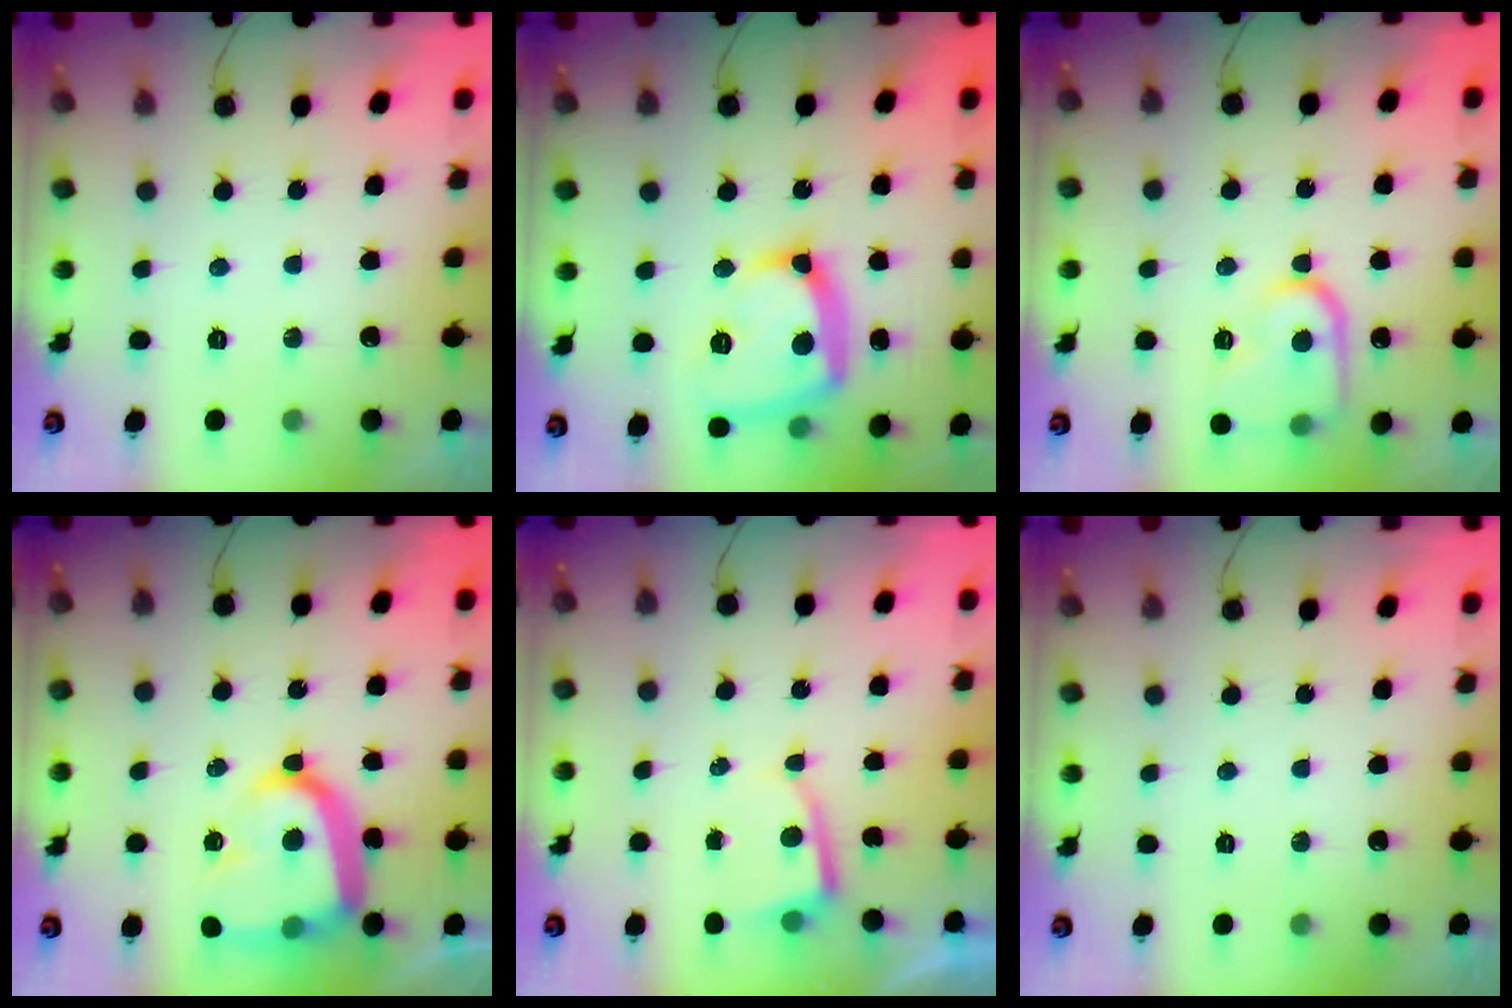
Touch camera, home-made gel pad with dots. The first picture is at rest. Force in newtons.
{"total": 16.8, "press": 16.7, "slide": 1.6}
{"total": 13.2, "press": 13.2, "slide": 1.1}
{"total": 18.0, "press": 17.9, "slide": 1.7}
{"total": 2.7, "press": 2.6, "slide": 0.3}
{"total": 0.0}